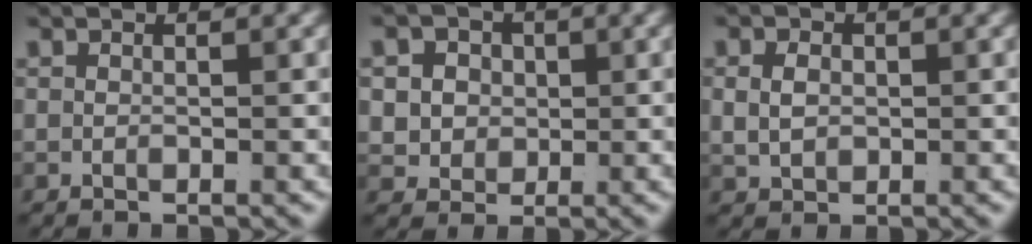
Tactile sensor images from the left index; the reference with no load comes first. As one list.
[{"total": 6.0, "force": [0.7, 5.5, 2.3], "torque": [-0.054, -0.014, 0.012]}, {"total": 2.1, "force": [0.2, 1.5, 1.4], "torque": [-0.029, -0.010, 0.017]}]